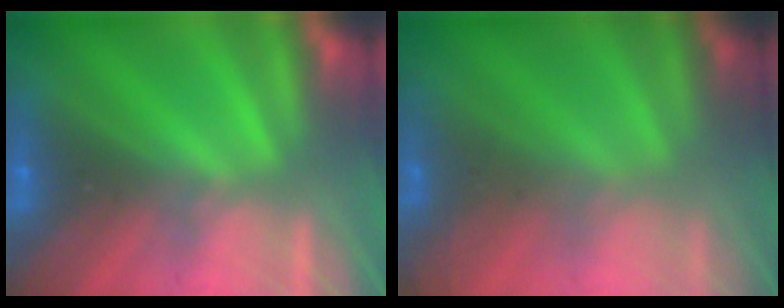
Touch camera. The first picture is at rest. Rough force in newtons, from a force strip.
{"total": 8.2}